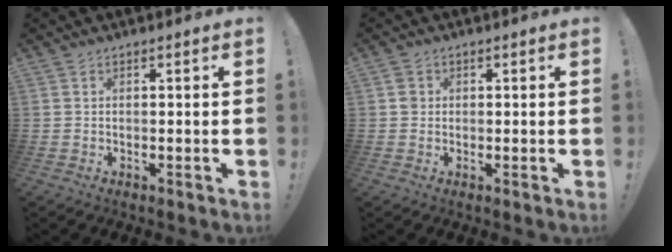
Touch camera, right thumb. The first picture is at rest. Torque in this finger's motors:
{"motor_torque": [0.37, -0.08, 0.39, -0.03, 0.03]}